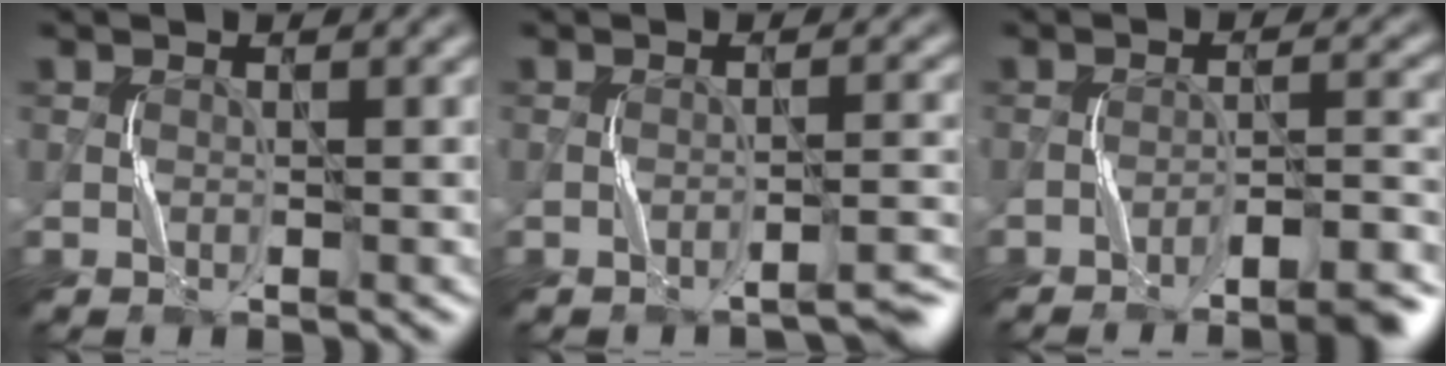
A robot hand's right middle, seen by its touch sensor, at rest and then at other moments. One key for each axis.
{"total": 2.2, "fx": -2.0, "fy": -0.1, "fz": 0.9, "tx": -0.014, "ty": 0.010, "tz": -0.035}
{"total": 5.5, "fx": -4.4, "fy": 0.7, "fz": 3.3, "tx": -0.046, "ty": 0.016, "tz": -0.063}